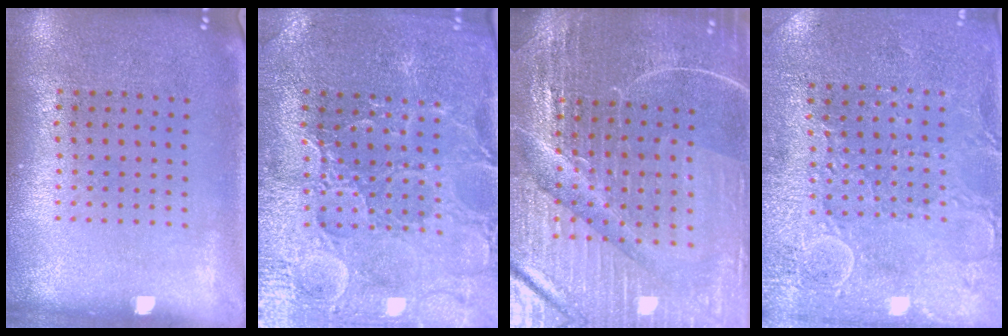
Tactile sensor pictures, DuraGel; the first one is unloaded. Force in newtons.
{"total": 3.3, "press": 3.2, "slide": 0.5}
{"total": 5.3, "press": 4.9, "slide": 1.9}
{"total": 2.8, "press": 2.8, "slide": 0.5}